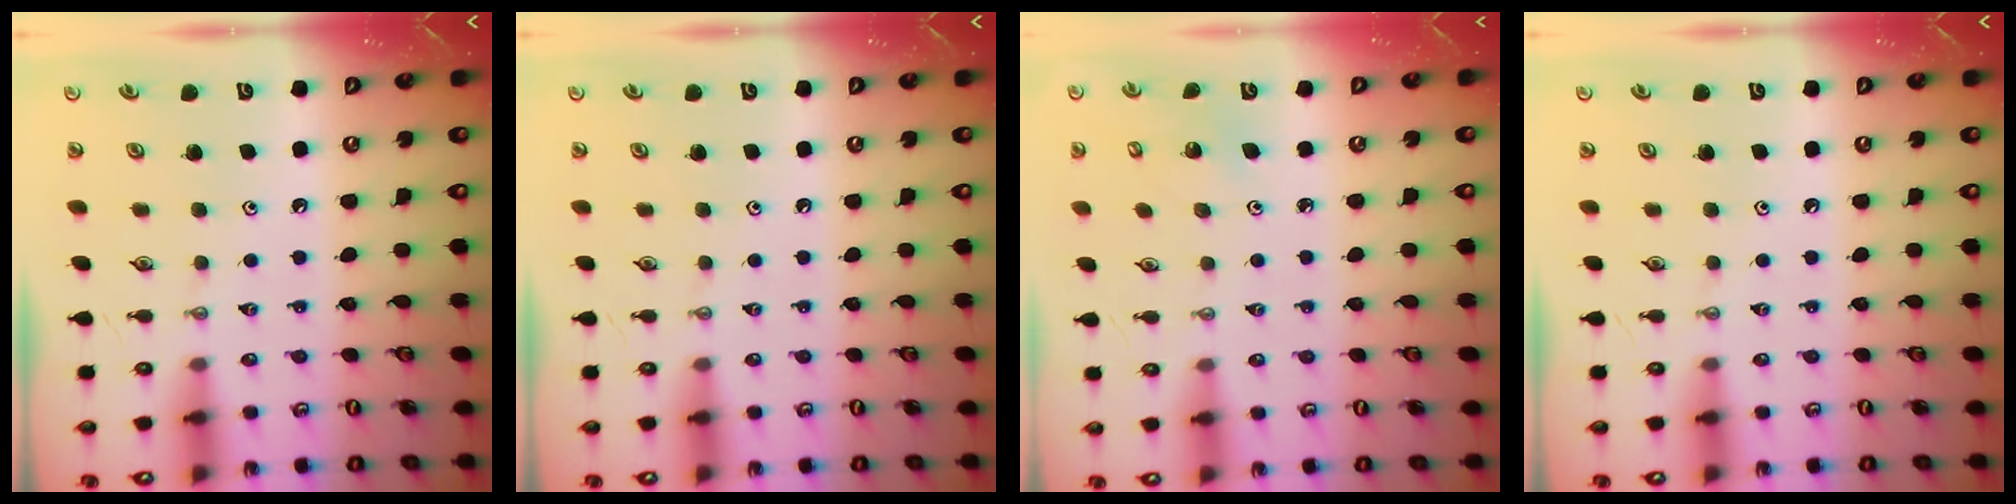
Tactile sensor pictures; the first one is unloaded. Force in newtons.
{"total": 0.0}
{"total": 1.9, "press": 1.9, "slide": 0.1}
{"total": 0.0}